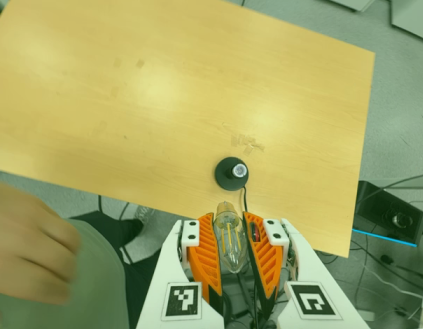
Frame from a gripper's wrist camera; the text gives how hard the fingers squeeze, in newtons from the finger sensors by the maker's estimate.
{"total": 19.5, "left": 20.9, "right": 18.0}